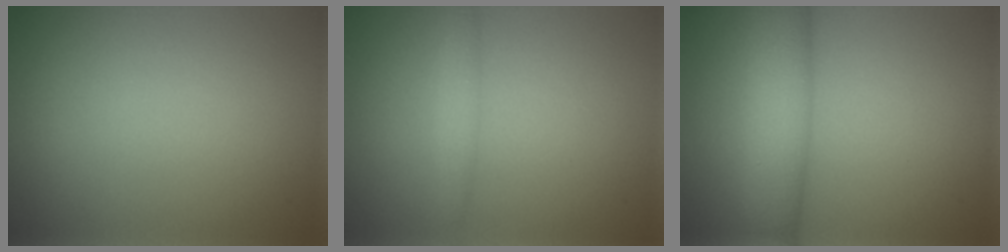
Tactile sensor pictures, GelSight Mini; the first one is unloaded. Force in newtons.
{"total": 1.4, "press": 1.4, "slide": 0.0}
{"total": 6.0, "press": 5.9, "slide": 0.1}